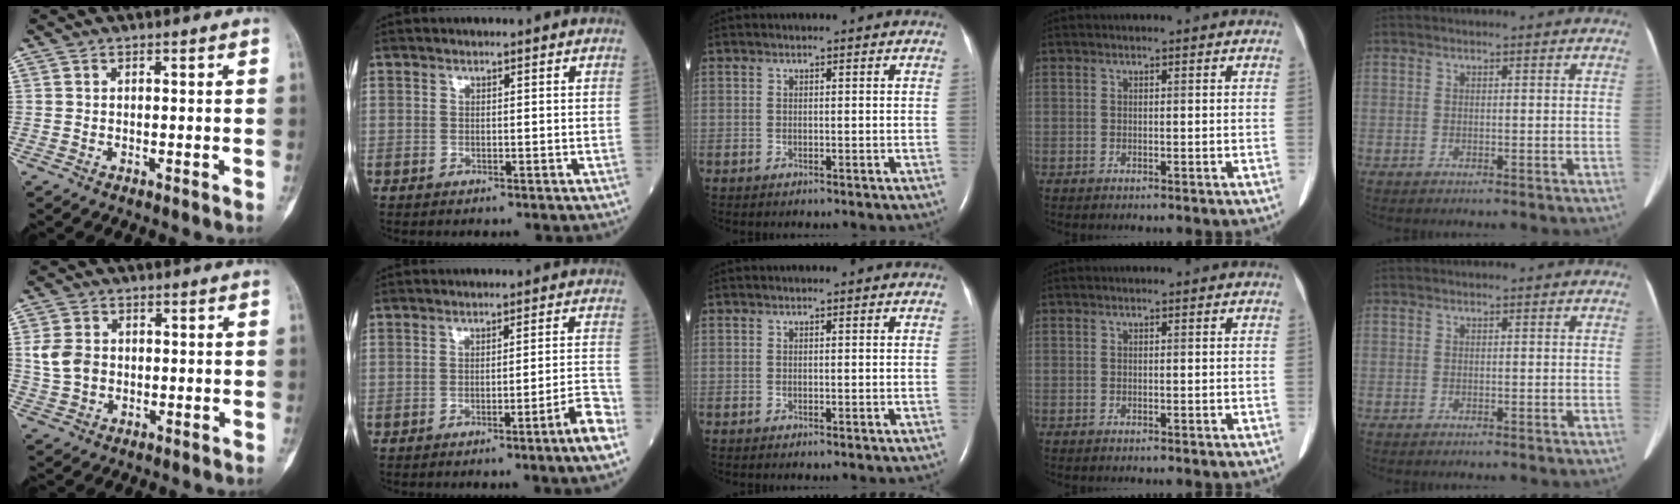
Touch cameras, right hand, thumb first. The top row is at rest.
{"thumb": {"total": 6.1, "force": [0.4, 4.9, 3.6], "torque": [-0.060, 0.004, 0.012]}, "index": {"total": 5.7, "force": [-3.4, -0.9, 4.5], "torque": [-0.048, 0.004, -0.050]}}